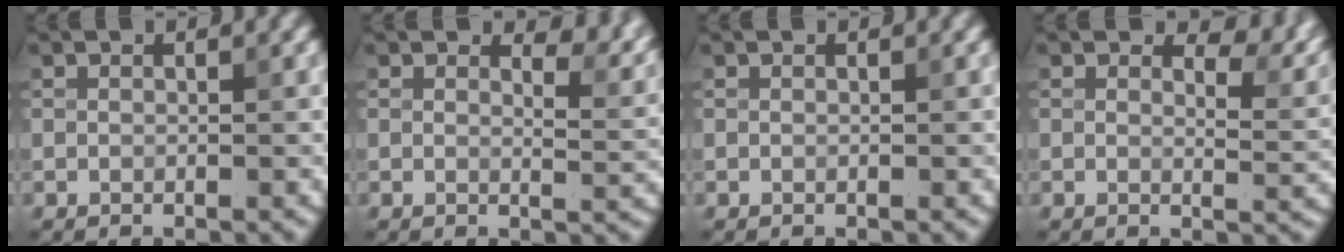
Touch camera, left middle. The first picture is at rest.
{"total": 3.6, "force": [2.5, 1.5, 2.1], "torque": [-0.030, -0.004, 0.028]}
{"total": 0.0}
{"total": 4.3, "force": [2.6, 2.1, 2.7], "torque": [-0.038, -0.005, 0.030]}